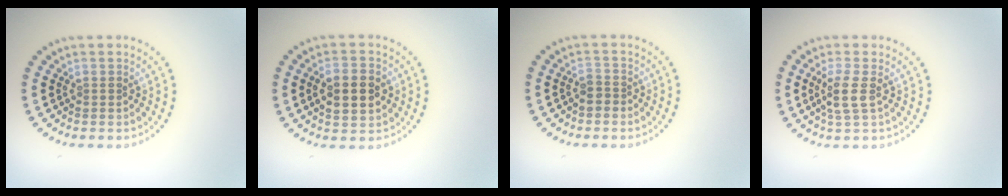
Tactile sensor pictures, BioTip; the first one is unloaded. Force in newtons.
{"total": 4.9, "press": 4.9, "slide": 0.3}
{"total": 1.1, "press": 0.9, "slide": 0.6}
{"total": 2.4, "press": 2.0, "slide": 1.3}